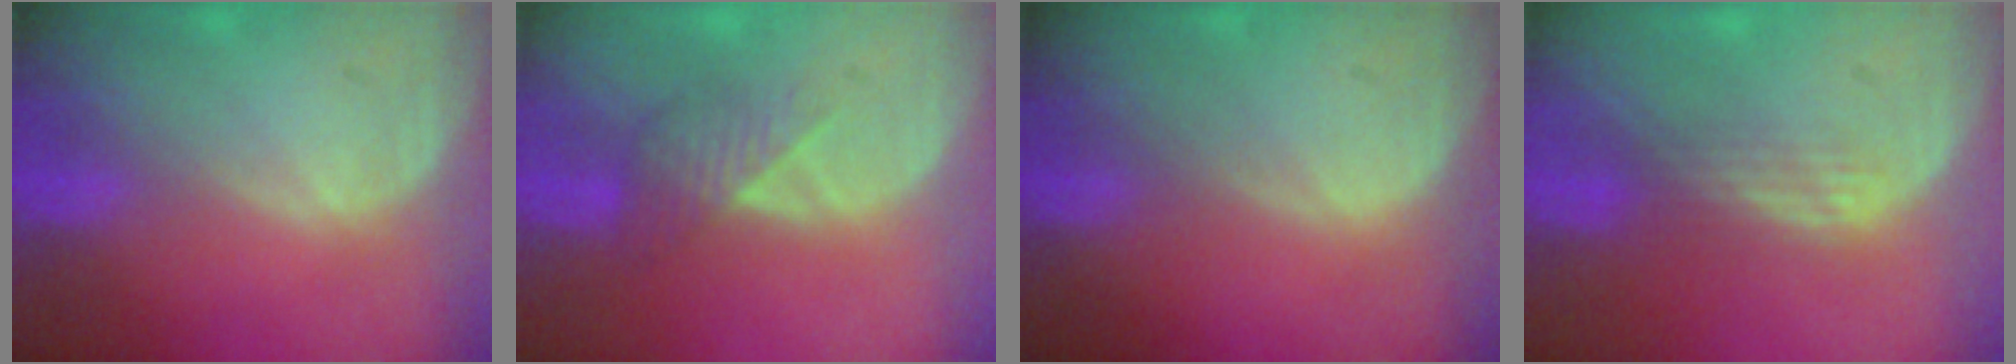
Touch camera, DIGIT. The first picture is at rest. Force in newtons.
{"total": 3.6, "press": 3.4, "slide": 1.4}
{"total": 0.0}
{"total": 2.9, "press": 2.5, "slide": 1.5}